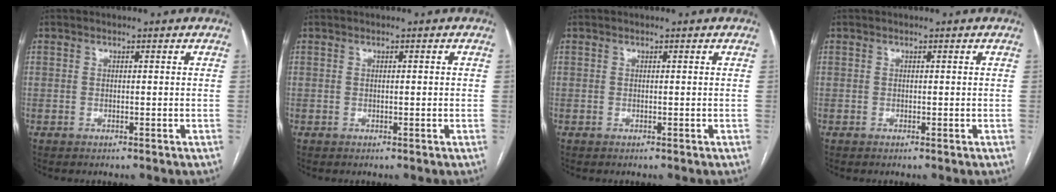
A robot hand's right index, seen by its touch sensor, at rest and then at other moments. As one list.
[{"total": 0.7, "force": [0.0, 0.1, 0.7], "torque": [-0.012, 0.001, 0.002]}, {"total": 0.0}, {"total": 0.0}]